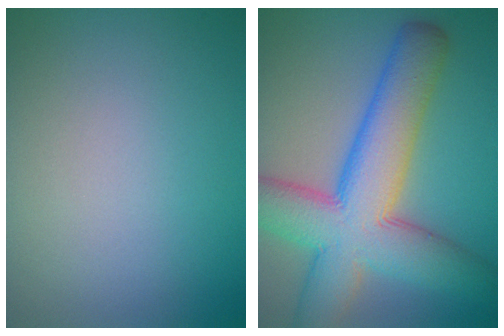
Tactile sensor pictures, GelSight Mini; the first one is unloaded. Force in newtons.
{"total": 11.3, "press": 11.2, "slide": 0.4}